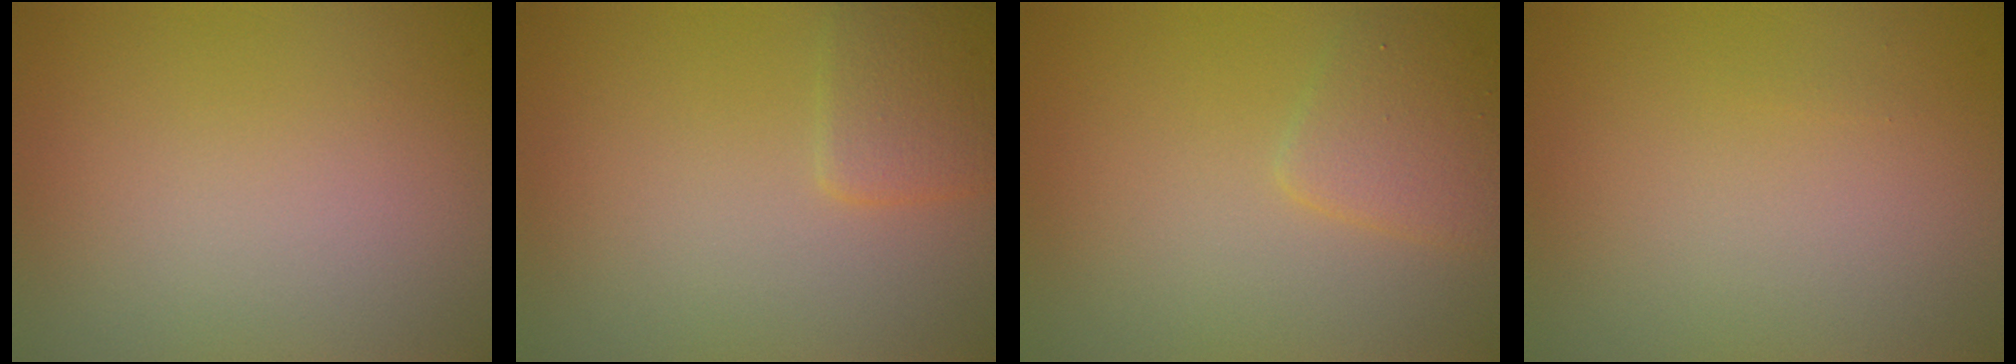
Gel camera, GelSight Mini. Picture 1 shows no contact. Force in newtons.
{"total": 2.3, "press": 2.3, "slide": 0.1}
{"total": 2.7, "press": 2.7, "slide": 0.1}
{"total": 0.0}